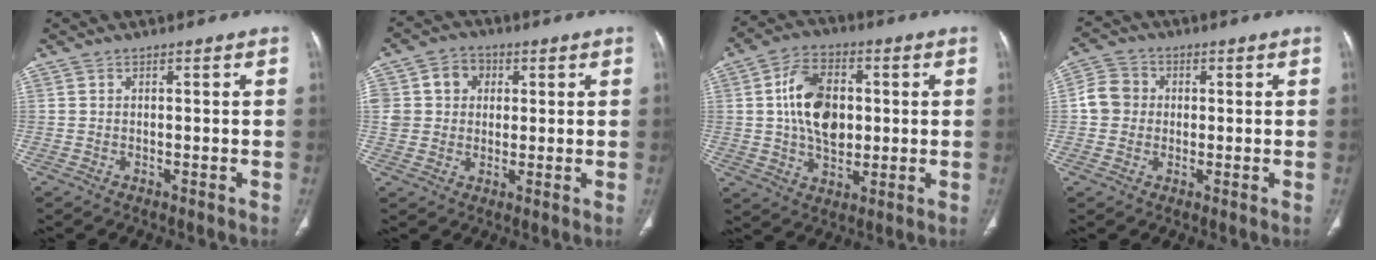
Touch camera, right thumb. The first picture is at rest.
{"total": 9.6, "force": [2.4, 8.4, 4.2], "torque": [-0.055, 0.013, 0.040]}
{"total": 13.2, "force": [1.5, 8.7, 9.8], "torque": [-0.146, 0.005, 0.025]}
{"total": 5.8, "force": [0.1, 5.4, 2.2], "torque": [-0.028, 0.013, -0.007]}